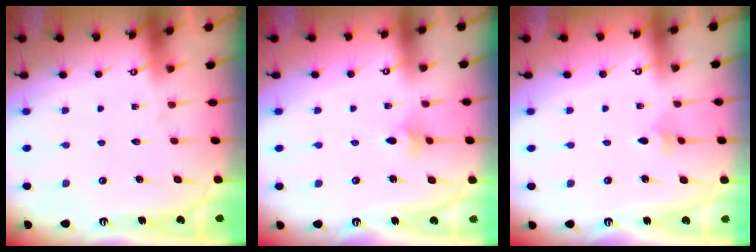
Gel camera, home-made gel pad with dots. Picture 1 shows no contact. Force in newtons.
{"total": 2.9, "press": 2.9, "slide": 0.6}
{"total": 2.1, "press": 2.1, "slide": 0.5}